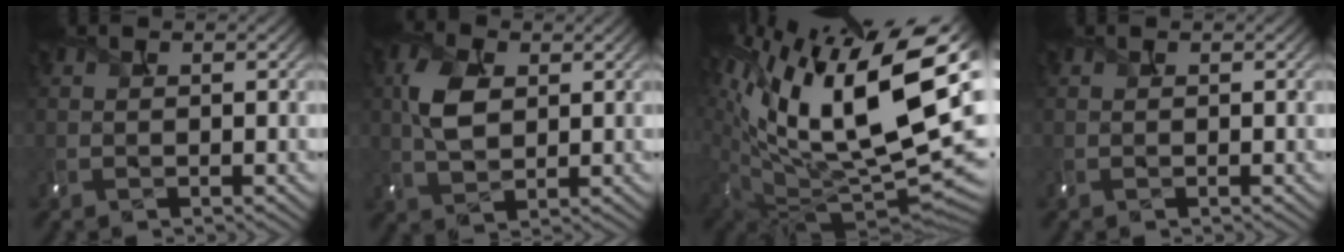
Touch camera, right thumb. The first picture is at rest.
{"total": 4.9, "force": [1.3, 3.1, 3.5], "torque": [-0.088, 0.003, 0.023]}
{"total": 19.6, "force": [7.6, 8.4, 16.0], "torque": [-0.266, 0.007, 0.152]}
{"total": 0.0}